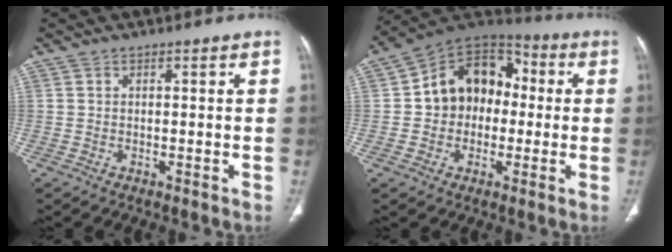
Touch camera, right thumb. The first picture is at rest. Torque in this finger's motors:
{"motor_torque": [0.21, 0.22, 0.64, -0.43, 0.12]}